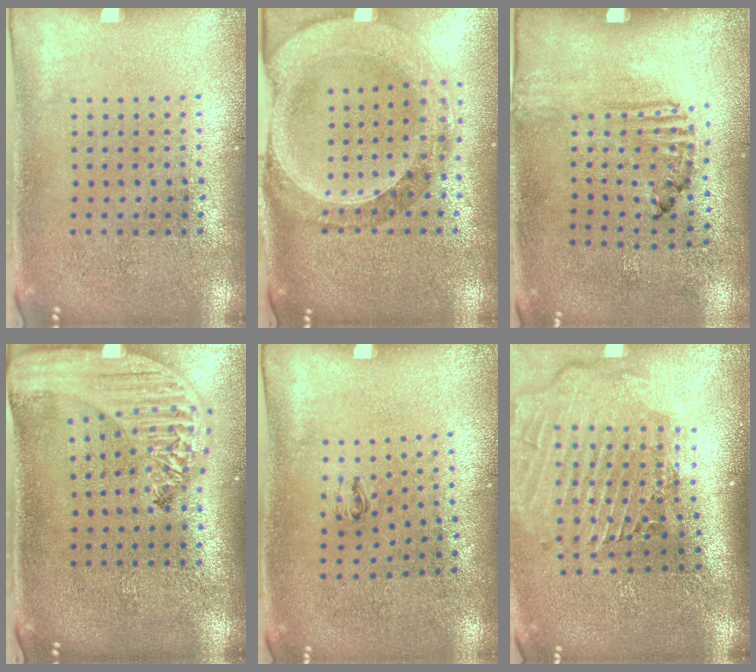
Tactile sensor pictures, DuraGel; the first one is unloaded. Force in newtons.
{"total": 1.4, "press": 1.4, "slide": 0.3}
{"total": 1.7, "press": 1.1, "slide": 1.3}
{"total": 3.1, "press": 2.4, "slide": 1.9}
{"total": 0.6, "press": 0.2, "slide": 0.5}
{"total": 2.8, "press": 2.2, "slide": 1.8}